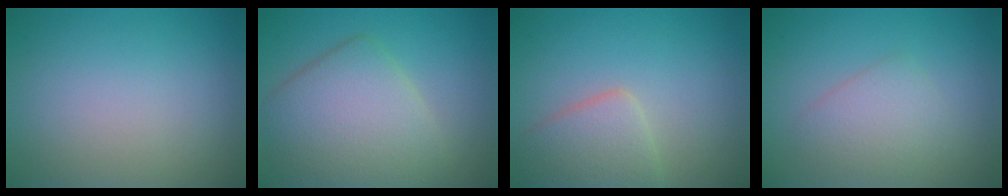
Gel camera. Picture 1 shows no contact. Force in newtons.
{"total": 6.8, "press": 6.7, "slide": 0.5}
{"total": 3.6, "press": 3.6, "slide": 0.2}
{"total": 2.5, "press": 2.5, "slide": 0.1}